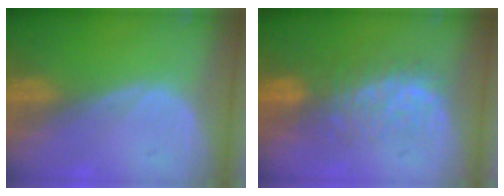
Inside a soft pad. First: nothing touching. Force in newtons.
{"total": 7.9, "press": 7.7, "slide": 1.8}